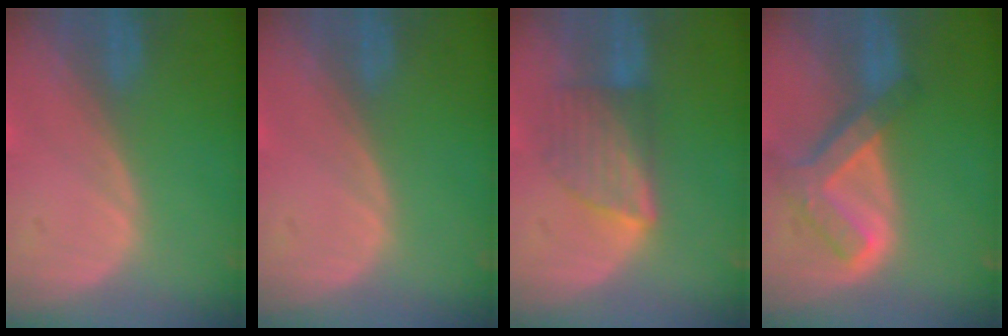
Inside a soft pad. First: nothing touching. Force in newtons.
{"total": 0.0}
{"total": 6.1, "press": 6.1, "slide": 0.3}
{"total": 7.6, "press": 6.5, "slide": 4.0}